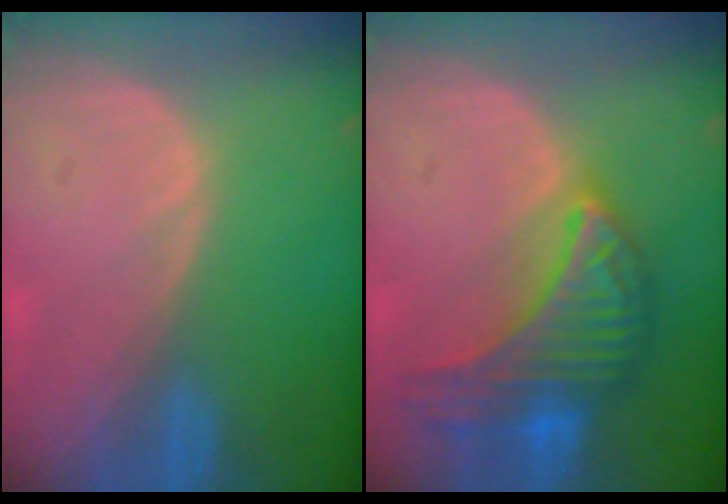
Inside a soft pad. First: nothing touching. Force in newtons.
{"total": 9.8, "press": 9.8, "slide": 0.5}